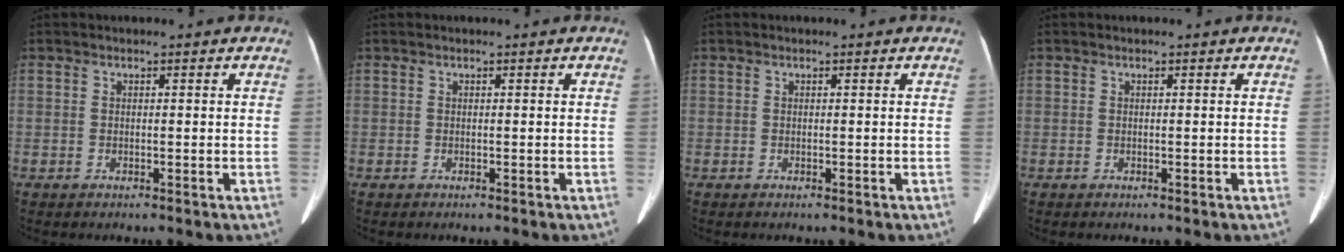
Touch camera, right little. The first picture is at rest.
{"total": 0.0}
{"total": 0.0}
{"total": 0.0}